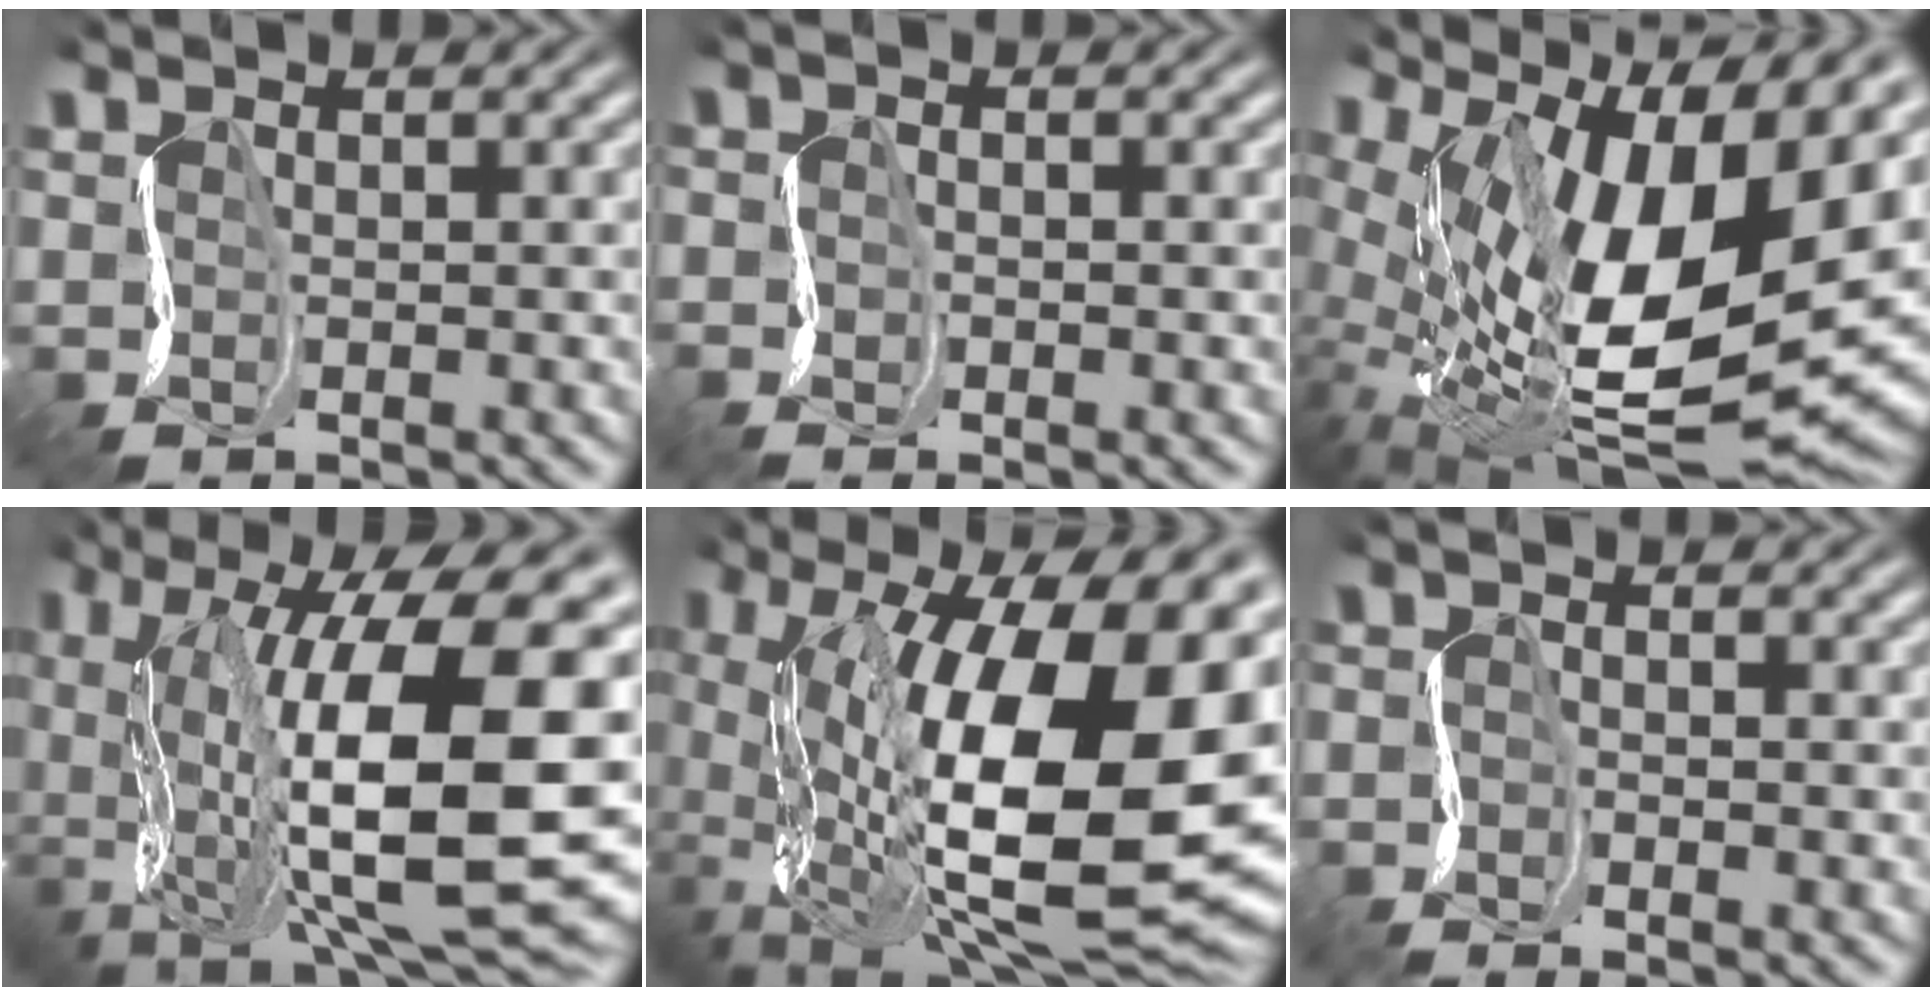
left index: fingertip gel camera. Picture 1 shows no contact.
{"total": 1.8, "force": [-0.4, 1.1, 1.3], "torque": [-0.003, 0.013, -0.027]}
{"total": 17.1, "force": [2.0, 8.1, 15.0], "torque": [-0.234, -0.015, 0.037]}
{"total": 15.5, "force": [-2.1, 6.6, 13.9], "torque": [-0.214, -0.013, -0.028]}
{"total": 17.9, "force": [-1.7, 8.7, 15.5], "torque": [-0.261, -0.046, -0.015]}
{"total": 1.6, "force": [-1.6, -0.2, -0.2], "torque": [0.022, -0.011, -0.041]}